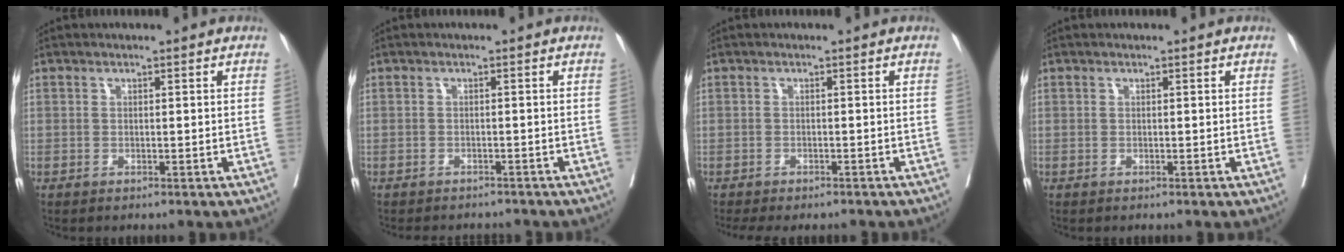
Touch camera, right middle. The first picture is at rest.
{"total": 5.6, "force": [-5.3, 1.5, 1.2], "torque": [-0.008, -0.004, -0.066]}
{"total": 6.4, "force": [-5.5, 2.2, 2.2], "torque": [-0.020, -0.006, -0.076]}
{"total": 0.0}